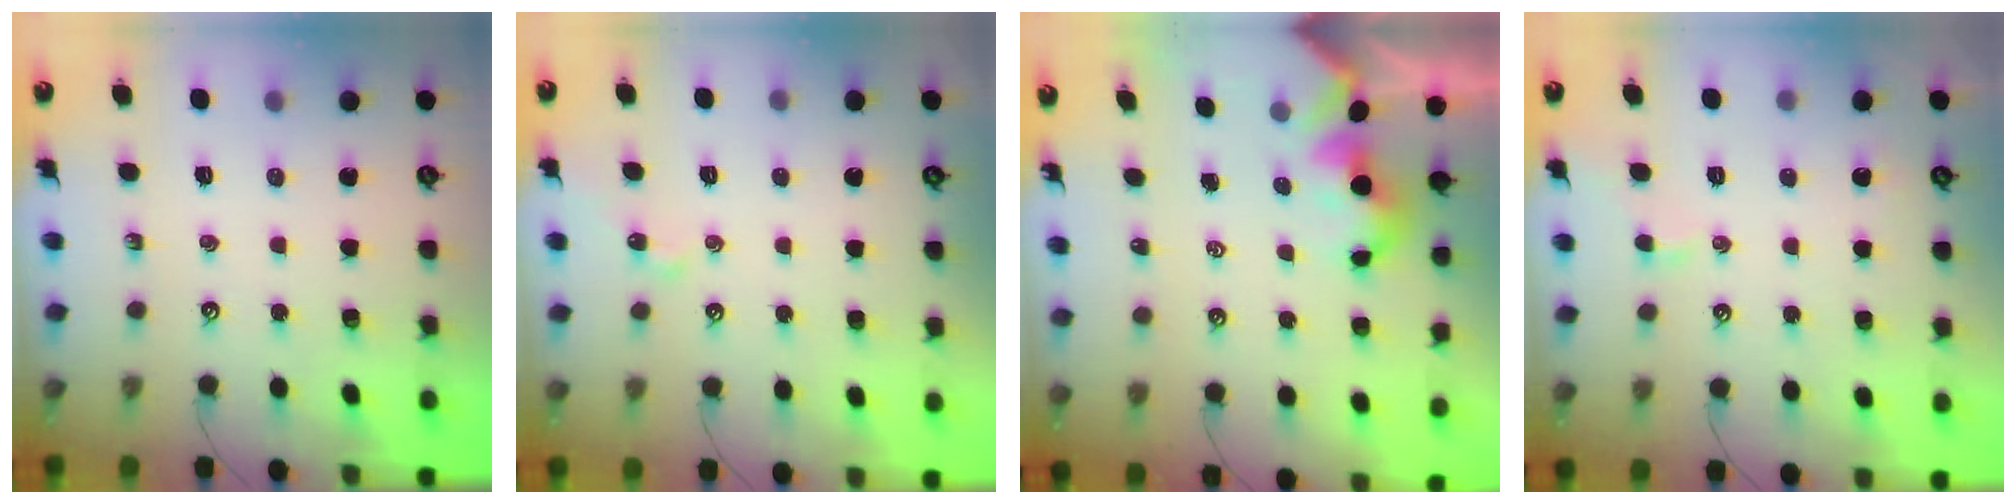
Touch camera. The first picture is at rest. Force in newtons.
{"total": 0.9, "press": 0.9, "slide": 0.2}
{"total": 1.5, "press": 1.5, "slide": 0.1}
{"total": 0.9, "press": 0.7, "slide": 0.6}